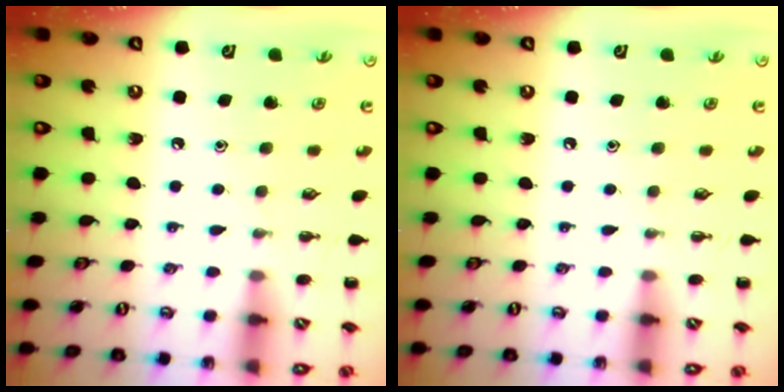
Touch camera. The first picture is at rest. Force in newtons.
{"total": 0.0}